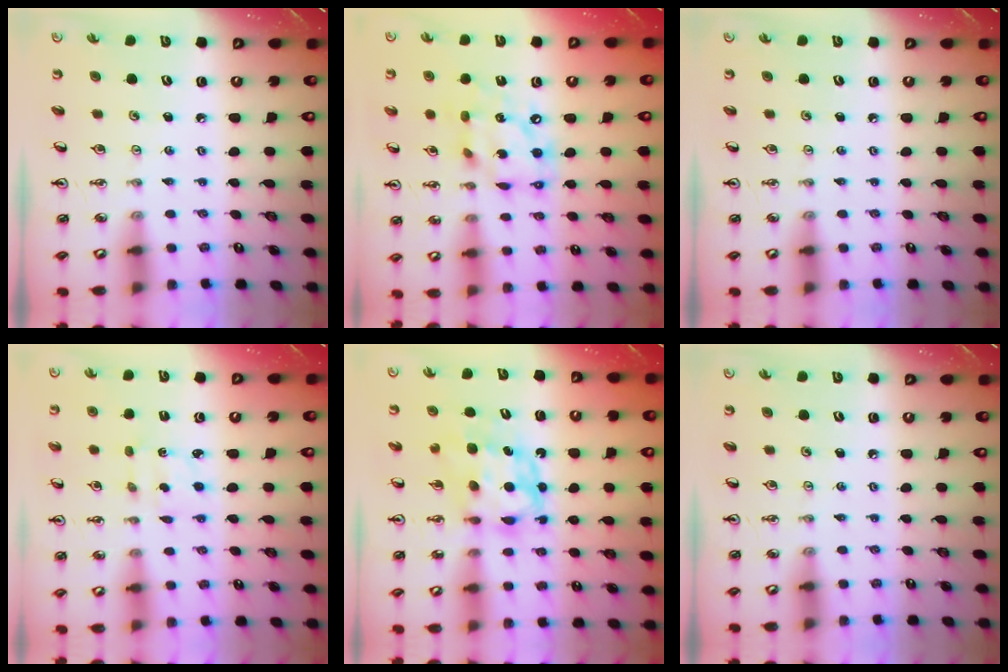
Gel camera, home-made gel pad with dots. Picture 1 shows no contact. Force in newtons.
{"total": 13.4, "press": 13.3, "slide": 1.5}
{"total": 0.0}
{"total": 2.4, "press": 2.3, "slide": 0.6}
{"total": 7.1, "press": 7.1, "slide": 0.4}
{"total": 0.0}